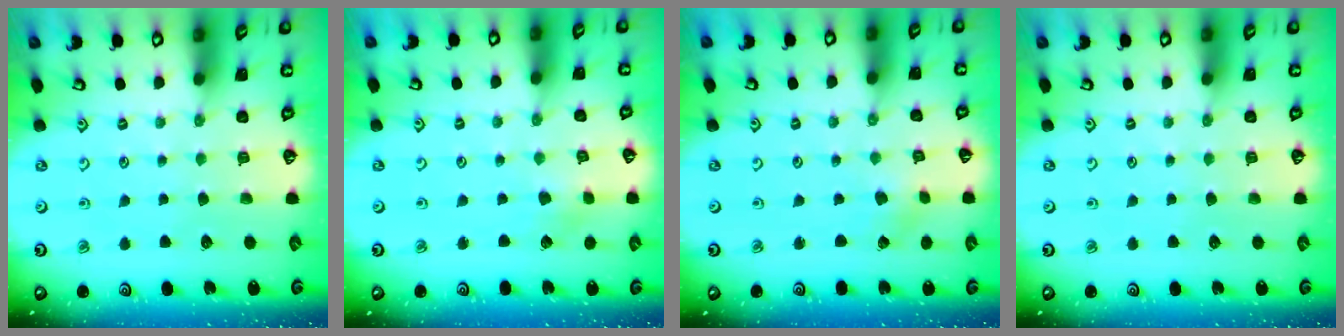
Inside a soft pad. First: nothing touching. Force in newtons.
{"total": 2.5, "press": 2.4, "slide": 0.5}
{"total": 0.5, "press": 0.5, "slide": 0.1}
{"total": 0.0}